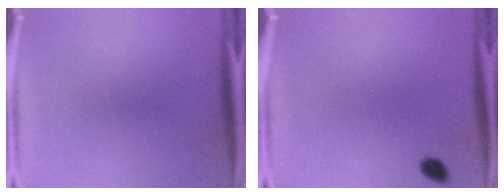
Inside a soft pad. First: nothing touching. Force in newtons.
{"total": 2.0}